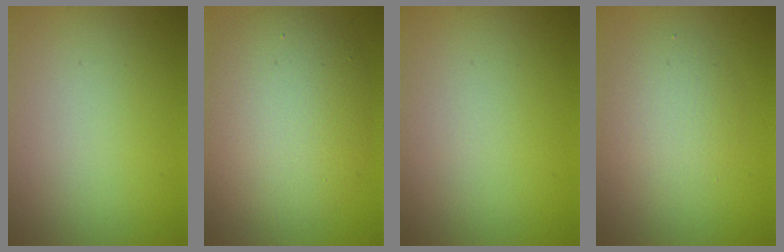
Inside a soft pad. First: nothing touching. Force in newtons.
{"total": 8.4, "press": 8.4, "slide": 0.7}
{"total": 0.0}
{"total": 2.9, "press": 2.9, "slide": 0.2}